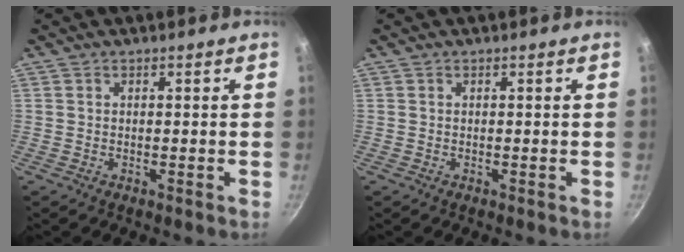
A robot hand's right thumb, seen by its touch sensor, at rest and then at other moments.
{"total": 0.0}